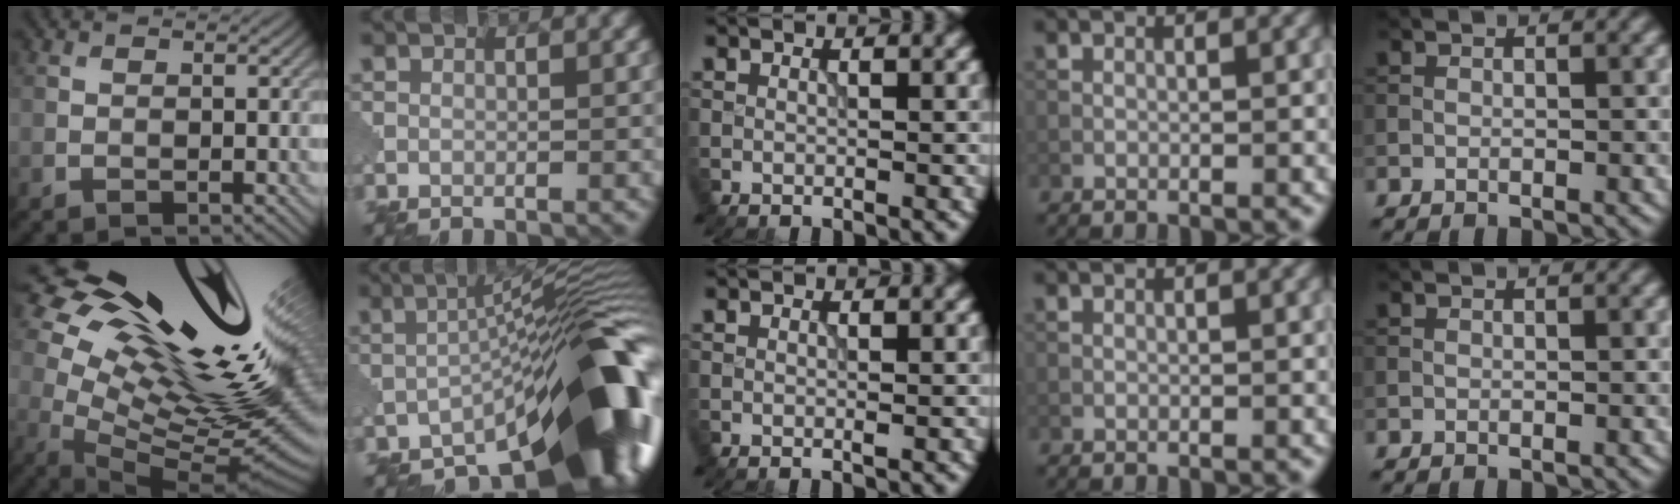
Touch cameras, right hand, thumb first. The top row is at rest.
{"thumb": {"total": 20.7, "force": [8.5, 8.6, 16.8], "torque": [-0.246, 0.028, 0.156]}, "index": {"total": 15.7, "force": [-8.2, 5.5, 12.2], "torque": [-0.140, 0.007, -0.135]}}